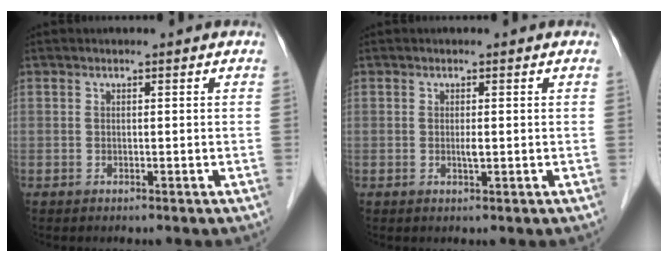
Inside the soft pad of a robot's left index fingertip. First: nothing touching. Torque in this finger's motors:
{"motor_torque": [0.17, 0.16, 0.01, 0.01]}